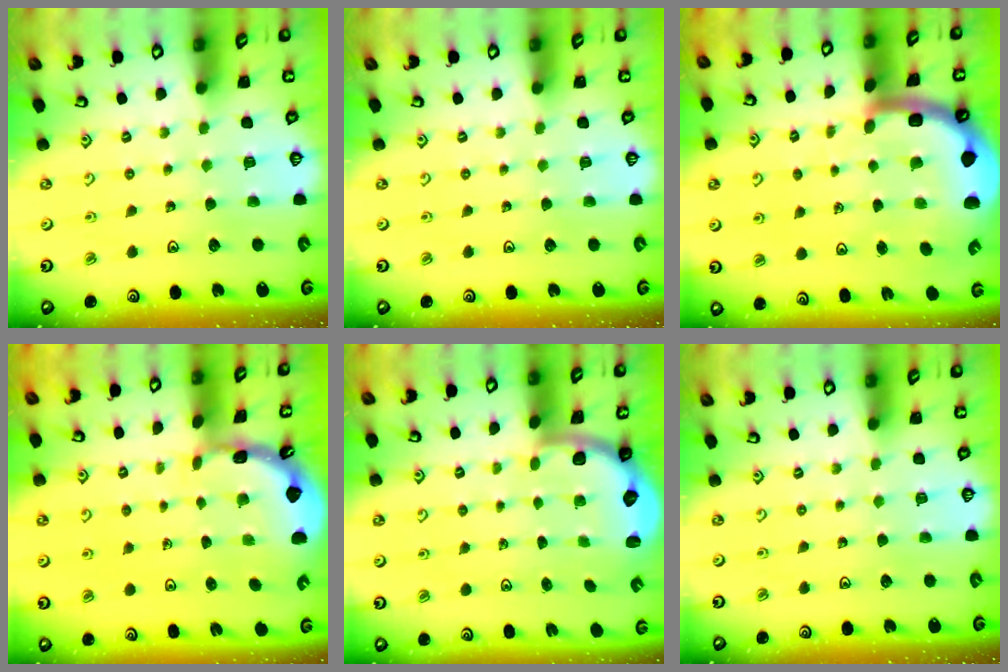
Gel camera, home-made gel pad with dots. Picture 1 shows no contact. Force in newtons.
{"total": 0.0}
{"total": 7.7, "press": 7.5, "slide": 1.7}
{"total": 1.7, "press": 1.6, "slide": 0.1}
{"total": 2.5, "press": 2.2, "slide": 1.3}
{"total": 0.0}